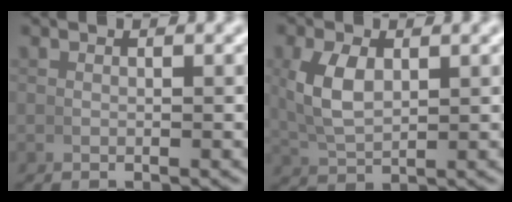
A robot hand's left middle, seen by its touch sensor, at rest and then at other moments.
{"total": 4.0, "force": [1.0, 2.2, 3.1], "torque": [-0.075, -0.004, 0.030]}